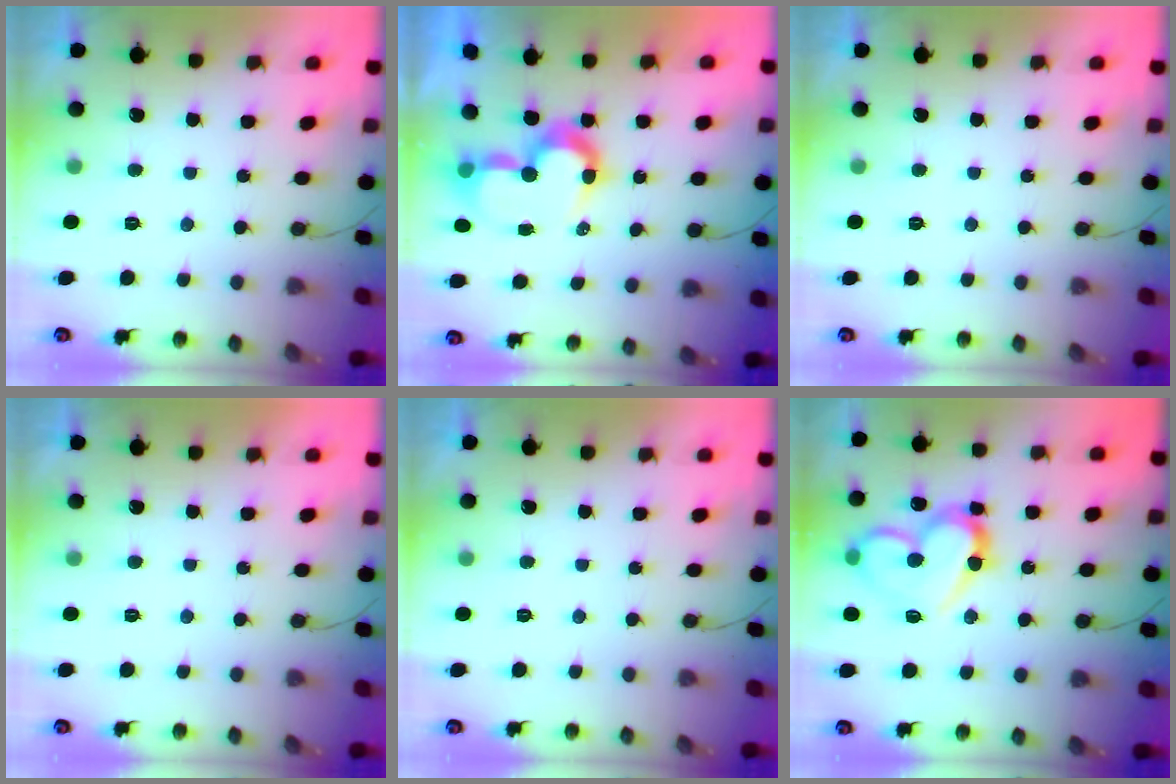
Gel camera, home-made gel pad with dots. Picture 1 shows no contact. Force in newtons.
{"total": 9.6, "press": 9.5, "slide": 0.9}
{"total": 0.0}
{"total": 1.7, "press": 1.7, "slide": 0.0}
{"total": 0.0}
{"total": 16.5, "press": 16.5, "slide": 1.1}